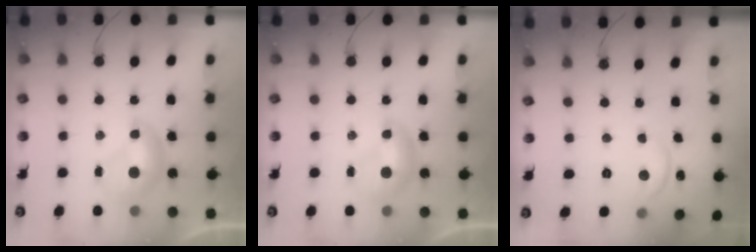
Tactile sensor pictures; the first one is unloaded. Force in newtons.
{"total": 0.0}
{"total": 3.4, "press": 3.4, "slide": 0.5}